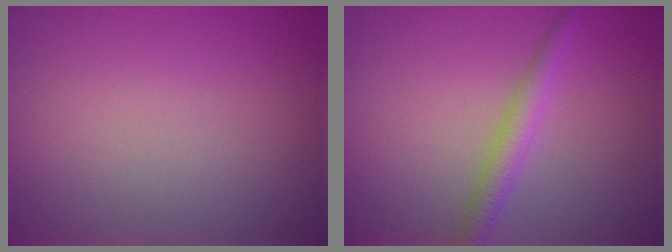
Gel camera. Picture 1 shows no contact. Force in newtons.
{"total": 2.5, "press": 2.5, "slide": 0.1}